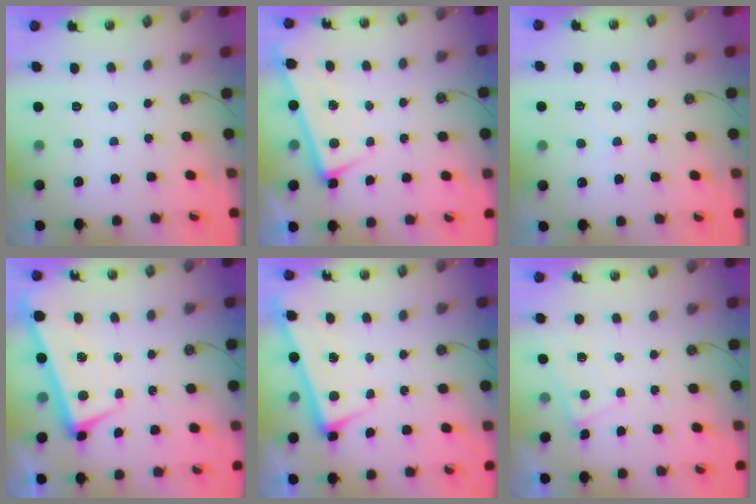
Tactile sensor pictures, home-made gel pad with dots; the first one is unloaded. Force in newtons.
{"total": 1.0, "press": 0.4, "slide": 0.9}
{"total": 3.6, "press": 3.6, "slide": 0.4}
{"total": 2.0, "press": 1.8, "slide": 0.9}
{"total": 2.8, "press": 2.7, "slide": 0.8}
{"total": 1.8, "press": 1.8, "slide": 0.3}